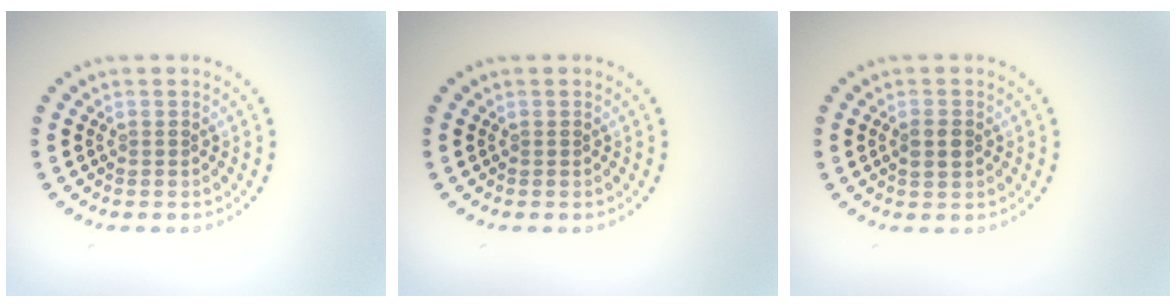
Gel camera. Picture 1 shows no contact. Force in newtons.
{"total": 0.0}
{"total": 1.6, "press": 1.6, "slide": 0.1}